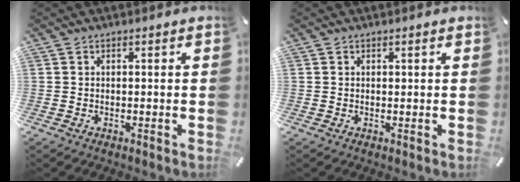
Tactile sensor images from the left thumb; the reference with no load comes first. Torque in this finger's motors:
{"motor_torque": [0.27, 0.23, 0.01, -0.19, 0.04]}